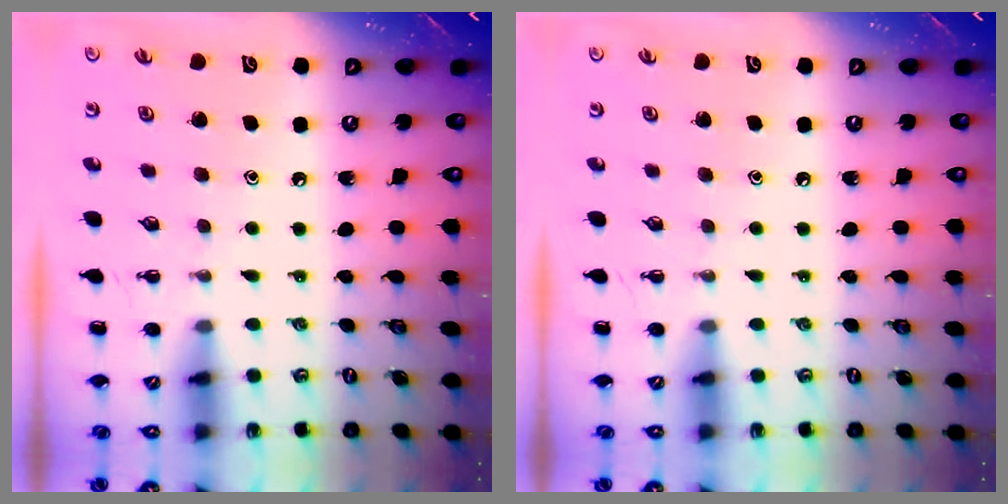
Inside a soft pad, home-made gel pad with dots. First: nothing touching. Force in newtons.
{"total": 0.0}